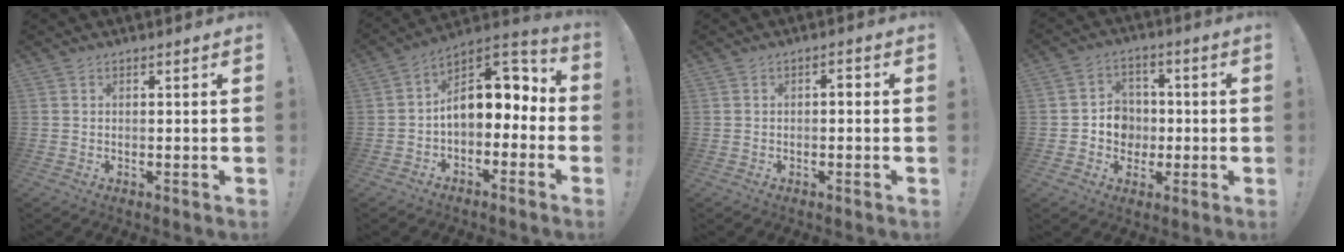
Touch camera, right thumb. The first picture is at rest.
{"total": 12.8, "force": [2.4, 8.4, 9.4], "torque": [-0.118, -0.008, 0.047]}
{"total": 1.7, "force": [-0.6, 0.8, 1.4], "torque": [-0.019, 0.005, -0.015]}
{"total": 8.0, "force": [-1.0, 7.6, 2.4], "torque": [-0.041, 0.009, -0.013]}